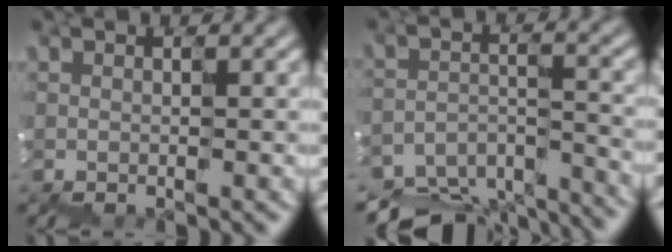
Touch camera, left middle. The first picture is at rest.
{"total": 9.8, "force": [-9.5, 2.1, 1.2], "torque": [-0.034, -0.003, -0.129]}